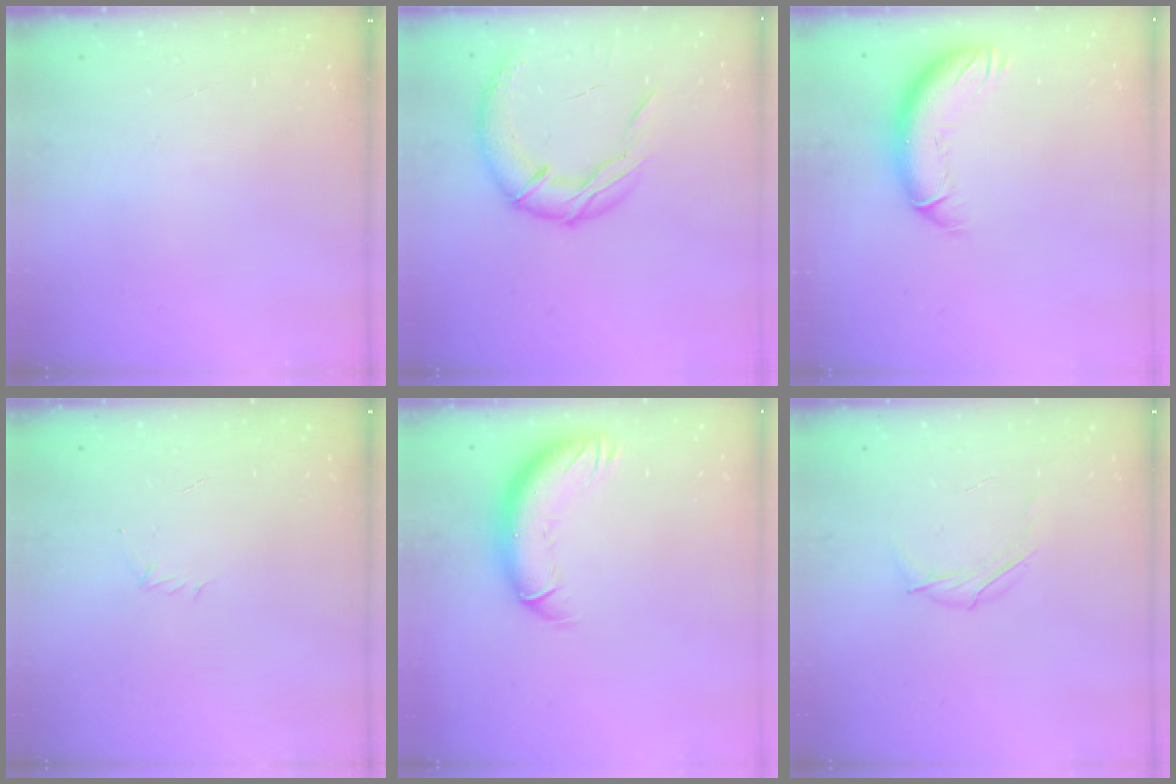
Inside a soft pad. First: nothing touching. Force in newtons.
{"total": 14.9, "press": 14.7, "slide": 2.3}
{"total": 11.7, "press": 11.5, "slide": 2.1}
{"total": 2.9, "press": 2.8, "slide": 0.7}
{"total": 11.7, "press": 11.4, "slide": 2.8}
{"total": 5.2, "press": 5.1, "slide": 1.0}